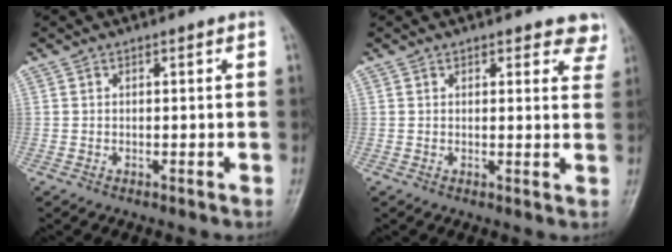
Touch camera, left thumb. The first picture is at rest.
{"total": 4.9, "force": [4.2, 2.2, 1.3], "torque": [0.023, -0.021, 0.034]}